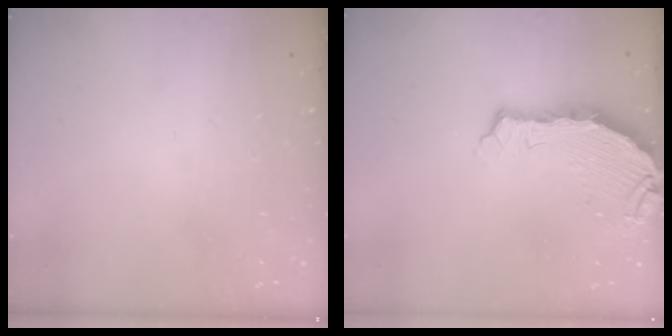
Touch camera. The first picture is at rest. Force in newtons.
{"total": 8.8, "press": 7.7, "slide": 4.1}